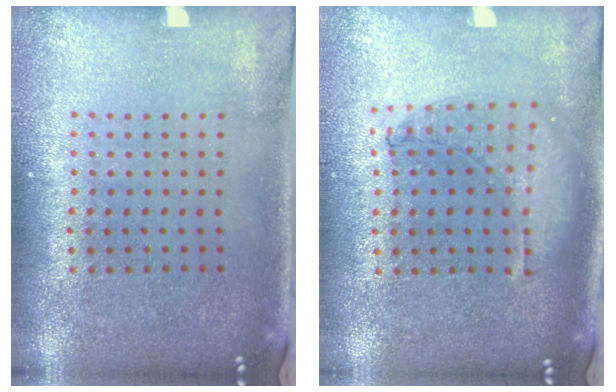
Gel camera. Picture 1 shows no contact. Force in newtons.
{"total": 0.9, "press": 0.9, "slide": 0.1}